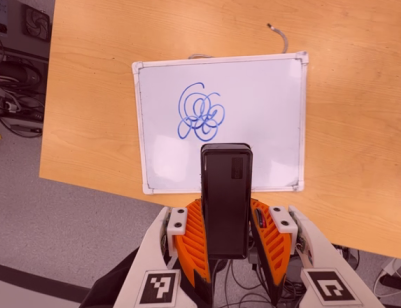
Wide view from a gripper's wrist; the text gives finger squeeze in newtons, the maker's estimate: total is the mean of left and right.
{"total": 4.5, "left": 3.2, "right": 5.8}